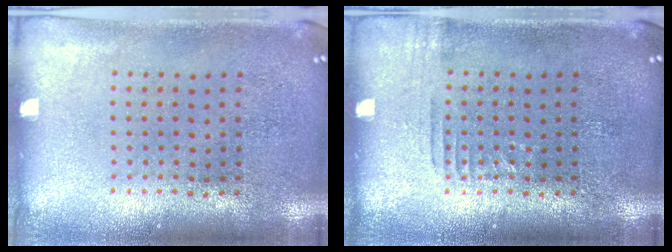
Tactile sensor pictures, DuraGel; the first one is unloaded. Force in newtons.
{"total": 0.9, "press": 0.9, "slide": 0.2}